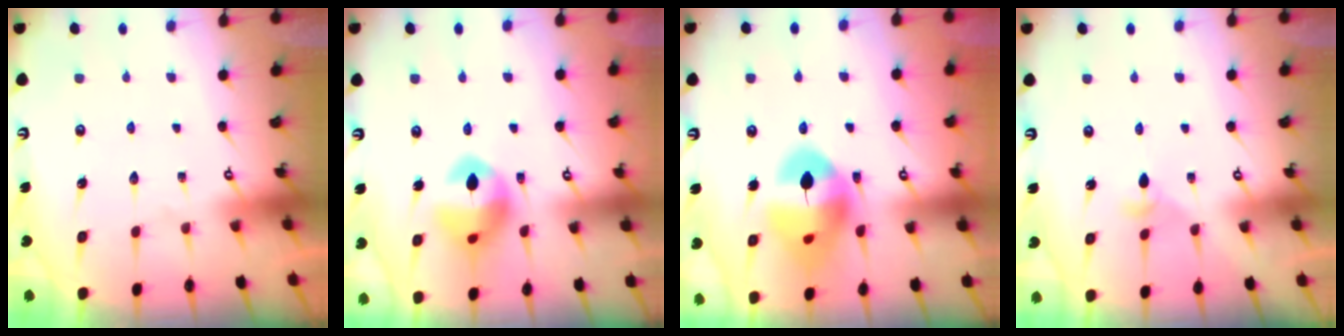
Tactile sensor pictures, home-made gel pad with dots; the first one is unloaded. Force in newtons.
{"total": 14.0, "press": 13.9, "slide": 1.5}
{"total": 15.0, "press": 14.9, "slide": 2.0}
{"total": 3.1, "press": 3.1, "slide": 0.4}